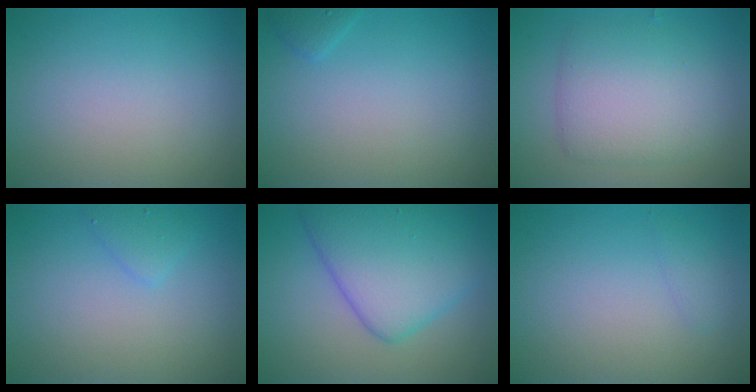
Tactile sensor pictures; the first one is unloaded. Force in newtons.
{"total": 0.9, "press": 0.9, "slide": 0.0}
{"total": 5.1, "press": 5.1, "slide": 0.1}
{"total": 1.4, "press": 1.4, "slide": 0.1}
{"total": 7.8, "press": 7.8, "slide": 0.3}
{"total": 0.8, "press": 0.8, "slide": 0.0}